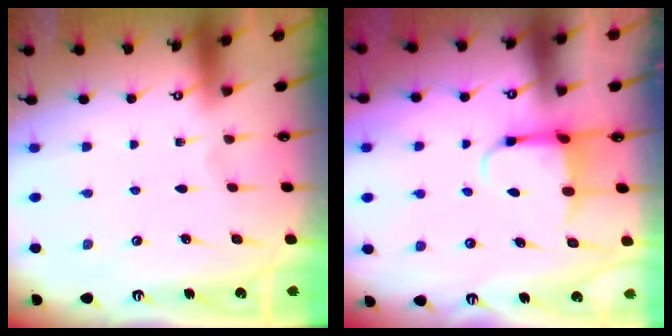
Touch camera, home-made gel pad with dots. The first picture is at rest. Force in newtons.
{"total": 4.0, "press": 3.8, "slide": 1.0}